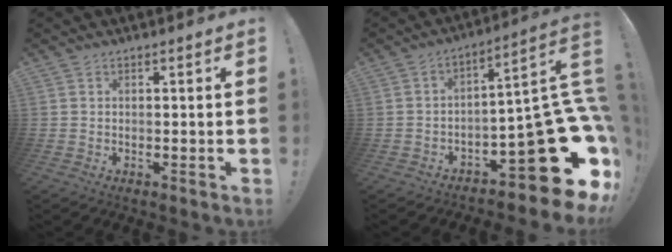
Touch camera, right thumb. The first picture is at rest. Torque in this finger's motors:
{"motor_torque": [2.55, 2.41, 1.35, -1.42, 0.35]}